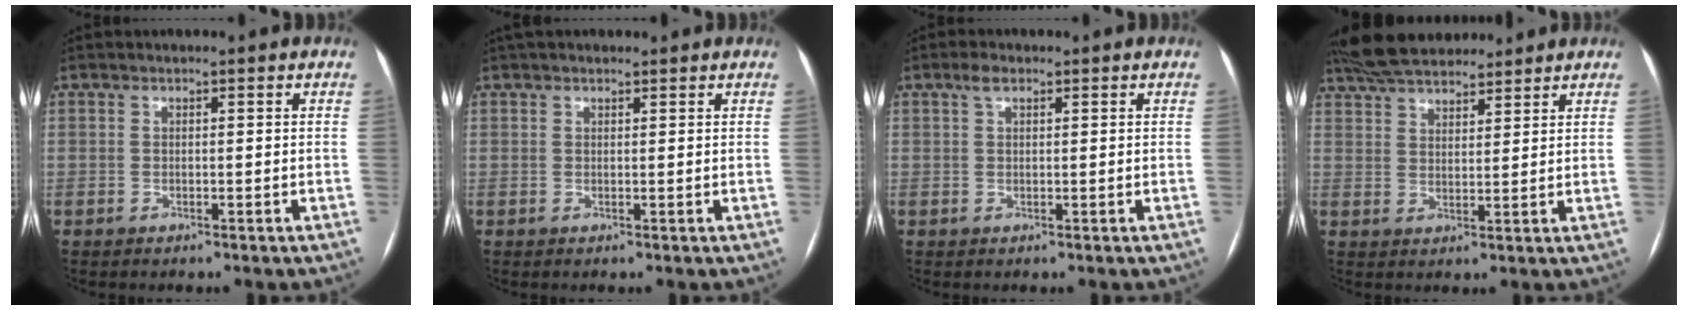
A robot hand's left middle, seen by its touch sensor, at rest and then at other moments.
{"total": 3.8, "force": [3.3, 1.2, 1.6], "torque": [-0.020, 0.040, 0.050]}
{"total": 1.8, "force": [1.1, 0.7, 1.2], "torque": [-0.027, 0.012, 0.021]}
{"total": 12.2, "force": [10.7, 3.5, 4.6], "torque": [-0.082, 0.038, 0.181]}